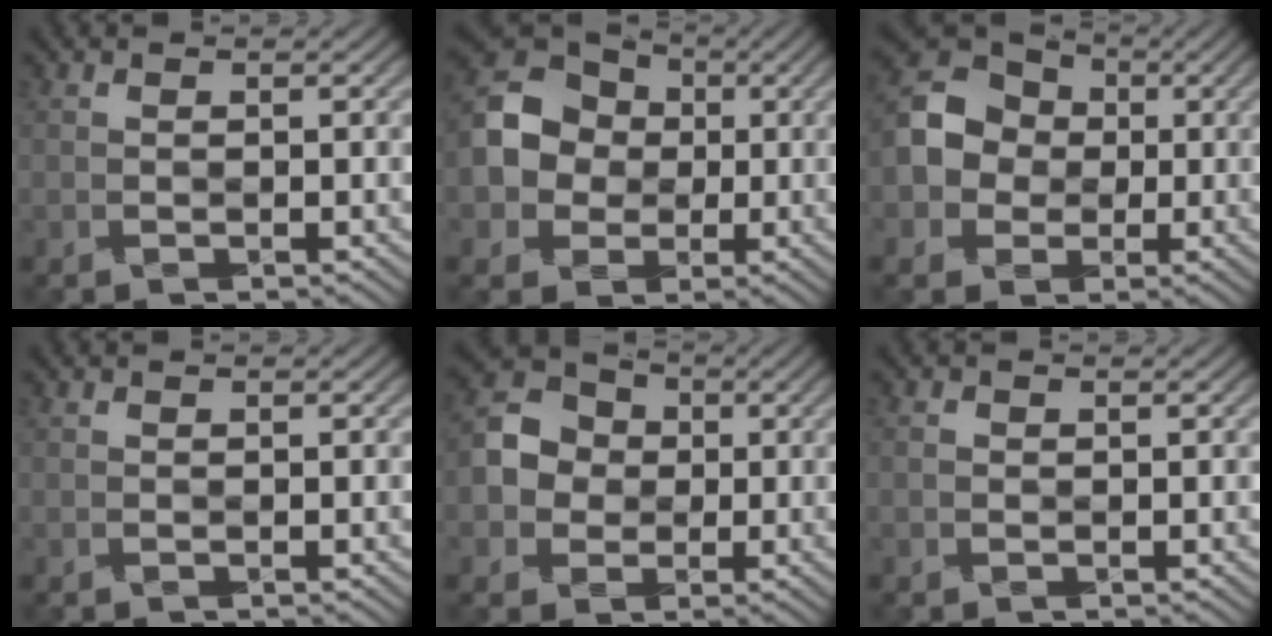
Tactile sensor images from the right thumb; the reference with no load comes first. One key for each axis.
{"total": 10.7, "fx": -0.3, "fy": 9.4, "fz": 5.1, "tx": -0.135, "ty": 0.003, "tz": -0.019}
{"total": 9.8, "fx": -0.6, "fy": 8.6, "fz": 4.6, "tx": -0.121, "ty": 0.004, "tz": -0.023}
{"total": 0.0}
{"total": 7.1, "fx": -0.5, "fy": 6.3, "fz": 3.1, "tx": -0.083, "ty": 0.009, "tz": -0.023}
{"total": 0.9, "fx": 0.0, "fy": 0.8, "fz": 0.4, "tx": -0.008, "ty": 0.001, "tz": -0.003}